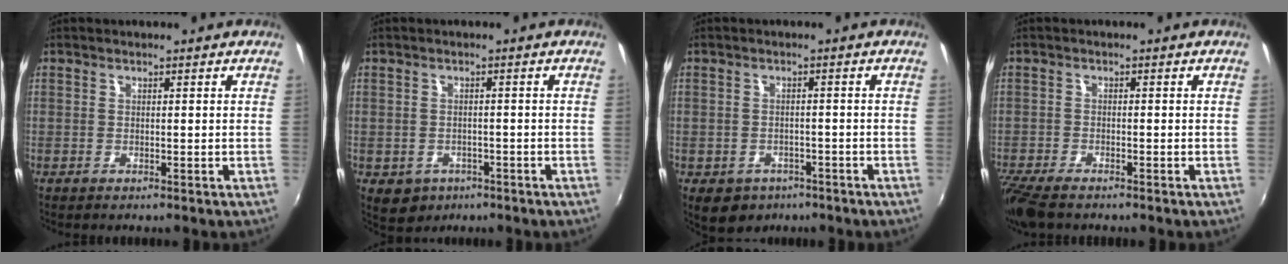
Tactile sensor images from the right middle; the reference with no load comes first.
{"total": 5.4, "force": [-2.4, 4.4, 2.1], "torque": [-0.050, -0.009, -0.024]}
{"total": 7.0, "force": [-4.1, 5.1, 2.6], "torque": [-0.062, -0.012, -0.049]}
{"total": 6.9, "force": [-5.5, 1.7, 3.7], "torque": [-0.097, -0.036, -0.106]}